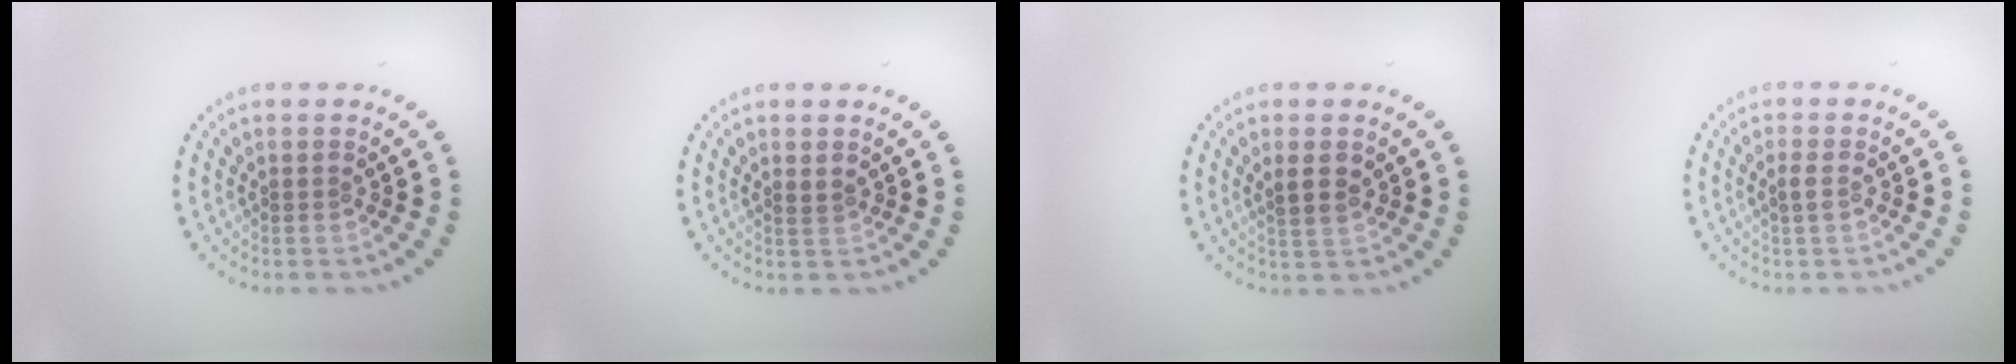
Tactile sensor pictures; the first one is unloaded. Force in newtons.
{"total": 0.7, "press": 0.6, "slide": 0.4}
{"total": 2.0, "press": 1.8, "slide": 0.8}
{"total": 0.9, "press": 0.9, "slide": 0.2}